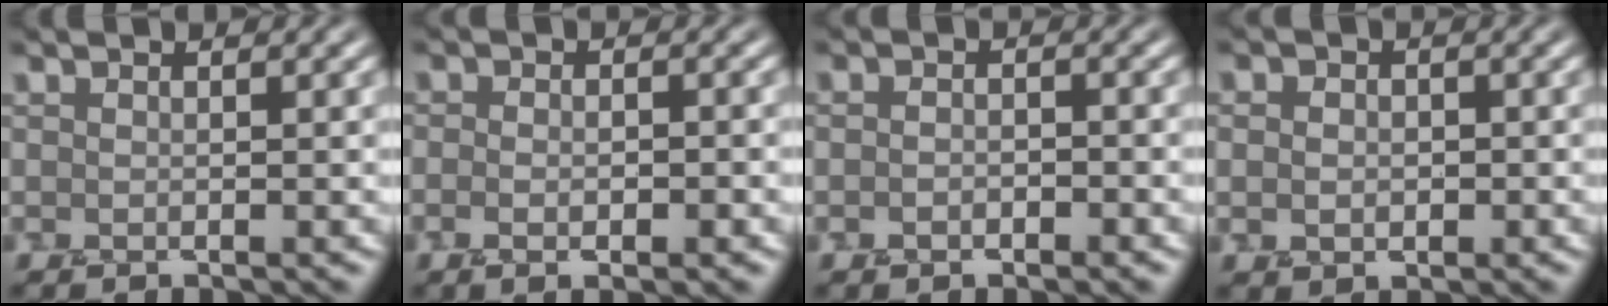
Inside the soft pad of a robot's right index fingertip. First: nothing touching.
{"total": 3.6, "force": [-0.7, 1.9, 3.0], "torque": [-0.020, 0.005, -0.013]}
{"total": 1.4, "force": [-0.5, 0.8, 1.0], "torque": [-0.011, 0.003, -0.009]}
{"total": 2.4, "force": [0.1, 2.0, 1.2], "torque": [-0.009, 0.007, -0.005]}